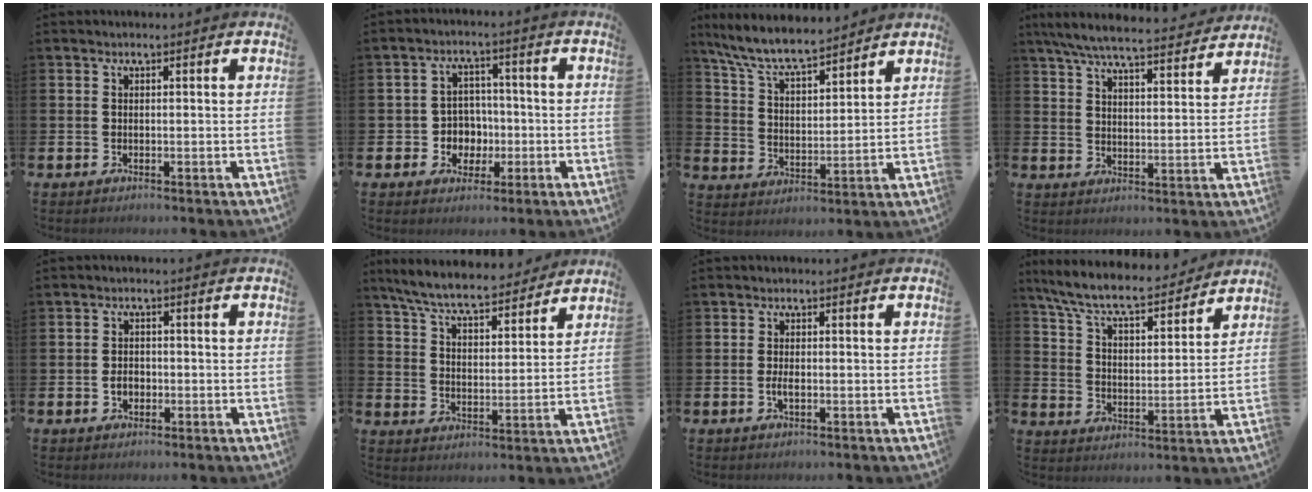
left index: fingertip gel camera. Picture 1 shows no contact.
{"total": 4.4, "force": [-0.4, 4.3, 0.7], "torque": [-0.026, 0.001, -0.014]}
{"total": 8.1, "force": [7.5, 1.3, 2.8], "torque": [-0.082, -0.044, 0.134]}
{"total": 7.4, "force": [6.9, 0.8, 2.6], "torque": [-0.064, -0.043, 0.120]}
{"total": 2.1, "force": [-0.6, 1.6, 1.2], "torque": [-0.011, 0.000, -0.016]}
{"total": 7.6, "force": [7.0, 1.4, 2.5], "torque": [-0.077, -0.039, 0.123]}
{"total": 1.6, "force": [-0.4, 0.6, 1.4], "torque": [-0.021, -0.003, -0.008]}
{"total": 8.6, "force": [7.8, 1.6, 3.2], "torque": [-0.095, -0.051, 0.135]}